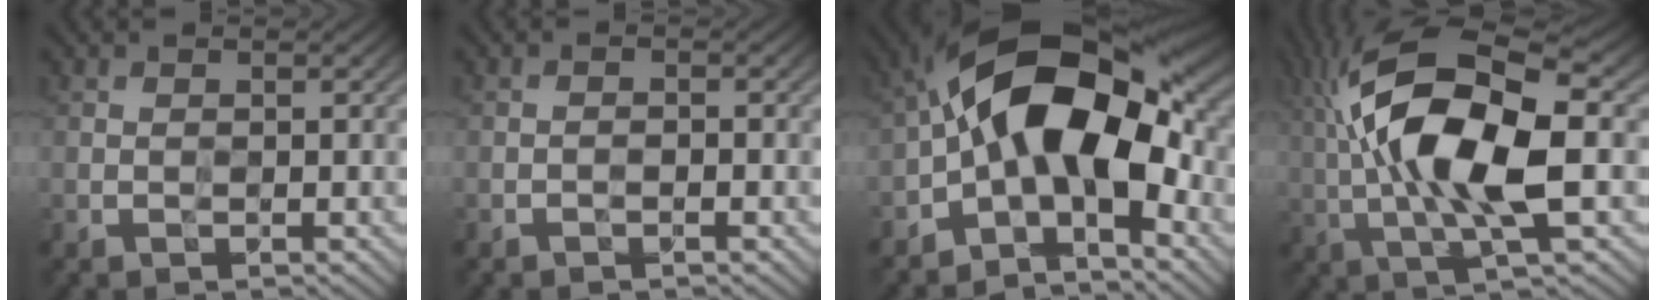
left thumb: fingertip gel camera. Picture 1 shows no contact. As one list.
[{"total": 0.9, "force": [-0.6, 0.2, 0.6], "torque": [-0.010, 0.002, -0.011]}, {"total": 15.6, "force": [-1.5, 7.5, 13.7], "torque": [-0.220, 0.030, -0.049]}, {"total": 15.3, "force": [0.7, 5.5, 14.3], "torque": [-0.287, 0.013, 0.008]}]